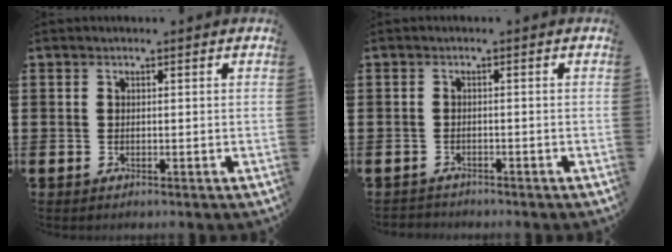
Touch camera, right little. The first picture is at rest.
{"total": 1.0, "force": [-0.9, 0.2, -0.2], "torque": [0.001, 0.002, -0.021]}